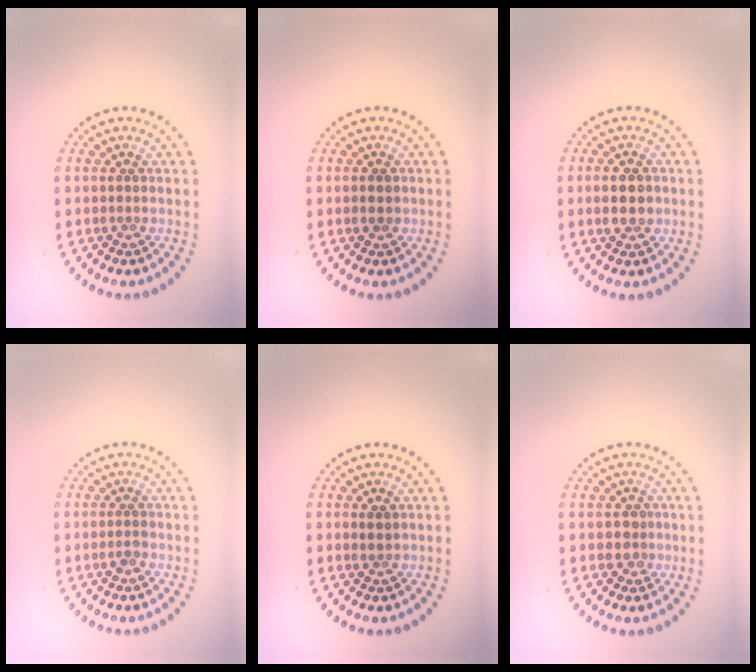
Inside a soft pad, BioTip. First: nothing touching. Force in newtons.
{"total": 1.5, "press": 1.5, "slide": 0.0}
{"total": 2.9, "press": 2.9, "slide": 0.2}
{"total": 0.8, "press": 0.8, "slide": 0.2}
{"total": 0.9, "press": 0.7, "slide": 0.6}
{"total": 1.7, "press": 1.3, "slide": 1.1}